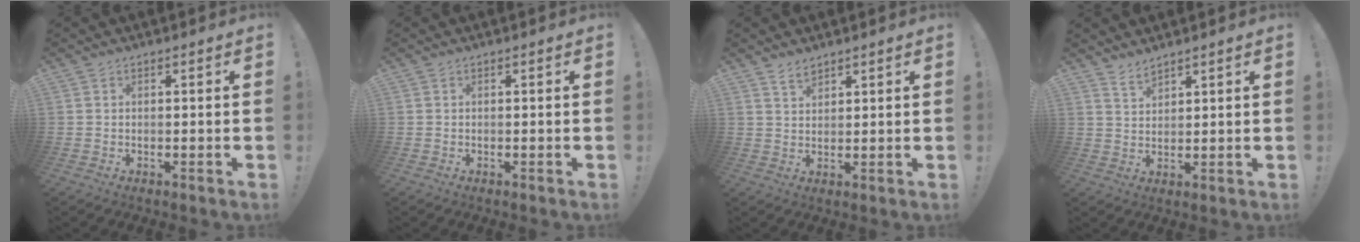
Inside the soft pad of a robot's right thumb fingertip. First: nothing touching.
{"total": 0.0}
{"total": 3.0, "force": [2.6, 1.0, 1.0], "torque": [-0.015, -0.017, 0.048]}
{"total": 3.3, "force": [3.1, 0.7, 0.8], "torque": [-0.013, -0.024, 0.057]}